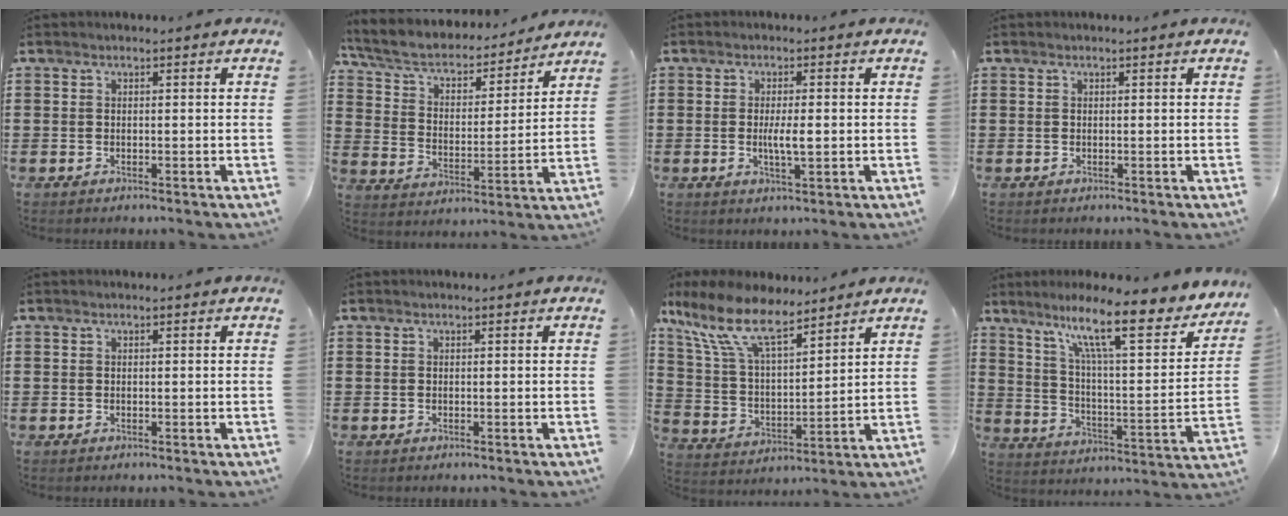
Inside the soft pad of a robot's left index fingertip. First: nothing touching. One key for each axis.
{"total": 5.4, "fx": 4.3, "fy": 2.3, "fz": 2.3, "tx": -0.067, "ty": -0.029, "tz": 0.068}
{"total": 3.6, "fx": -0.1, "fy": 0.7, "fz": 3.5, "tx": -0.071, "ty": -0.007, "tz": -0.004}
{"total": 0.0}
{"total": 0.0}
{"total": 0.0}
{"total": 11.8, "fx": 8.7, "fy": 3.6, "fz": 7.1, "tx": -0.180, "ty": -0.036, "tz": 0.151}
{"total": 14.2, "fx": 10.0, "fy": 2.0, "fz": 9.9, "tx": -0.195, "ty": -0.043, "tz": 0.161}